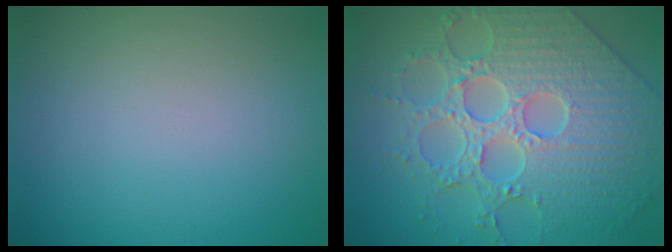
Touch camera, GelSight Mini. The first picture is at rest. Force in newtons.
{"total": 7.1, "press": 6.3, "slide": 3.3}